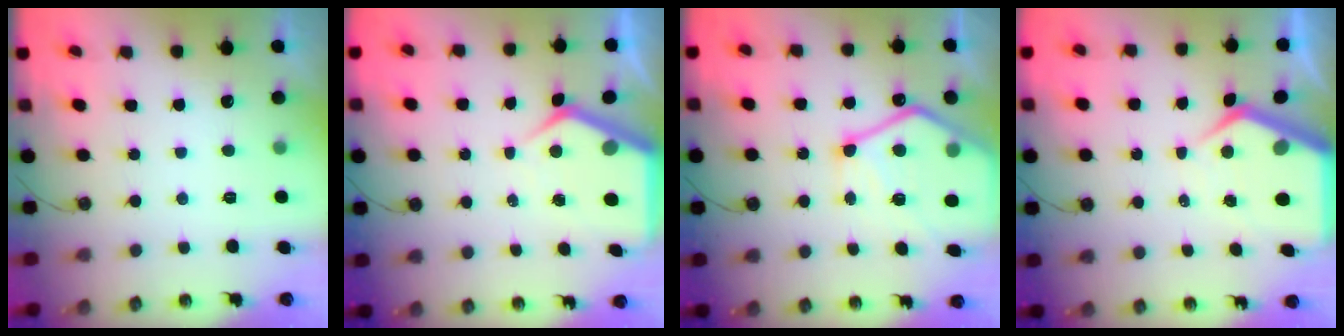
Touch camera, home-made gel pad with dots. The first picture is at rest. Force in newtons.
{"total": 7.1, "press": 7.1, "slide": 0.7}
{"total": 16.4, "press": 16.4, "slide": 1.0}
{"total": 7.9, "press": 7.9, "slide": 0.8}